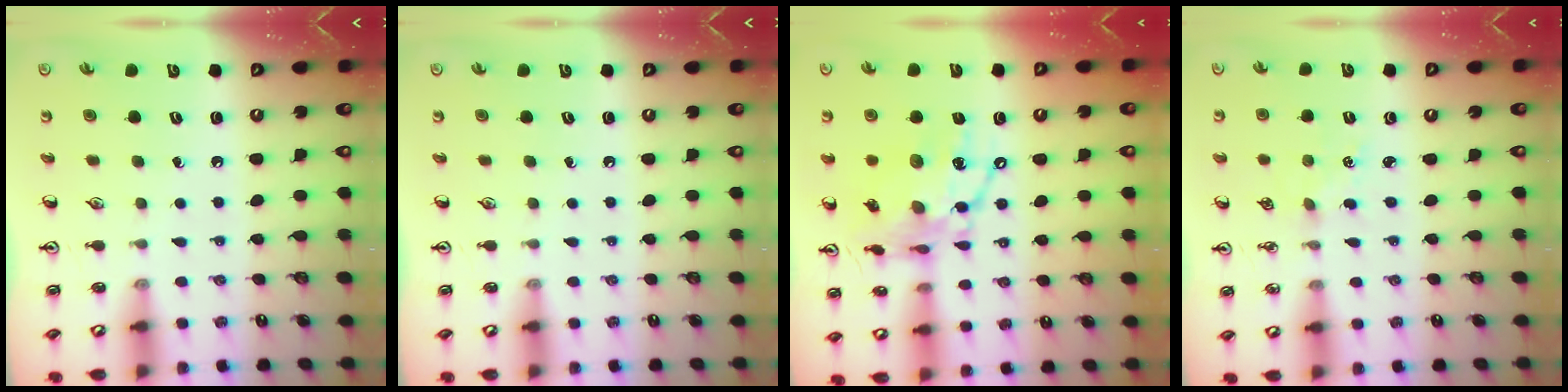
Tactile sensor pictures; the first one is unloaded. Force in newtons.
{"total": 0.0}
{"total": 15.6, "press": 15.5, "slide": 1.4}
{"total": 2.7, "press": 2.7, "slide": 0.4}